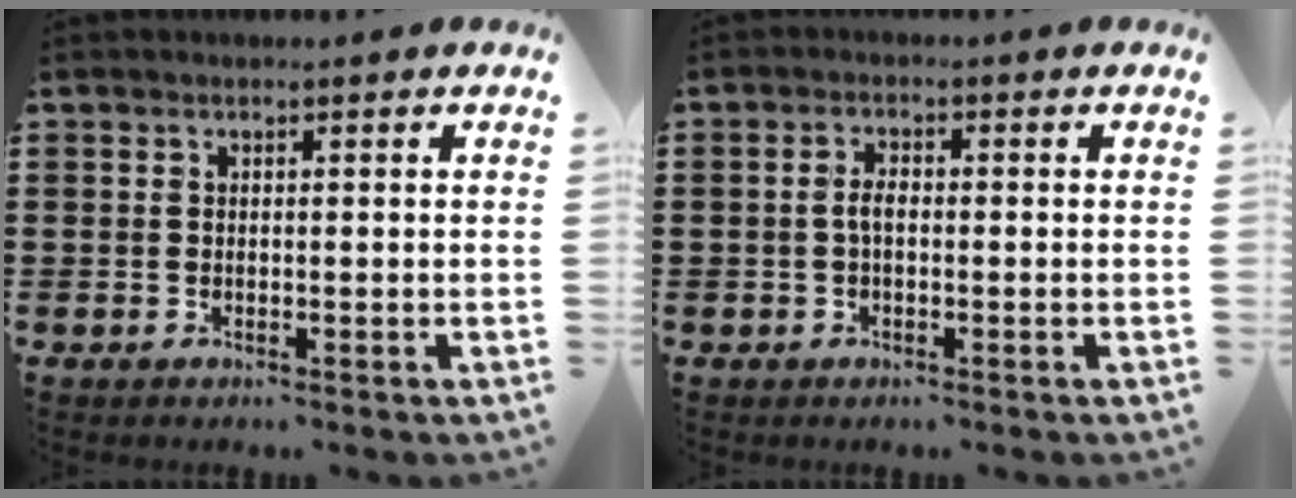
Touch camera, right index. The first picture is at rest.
{"total": 2.1, "force": [-0.2, 0.8, 1.9], "torque": [-0.044, -0.002, -0.007]}